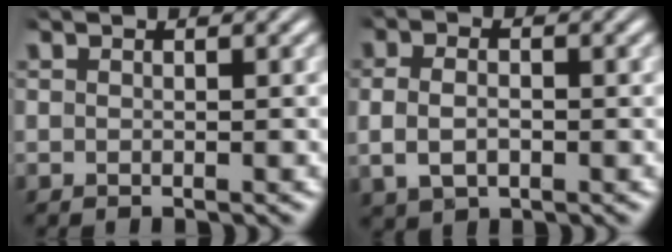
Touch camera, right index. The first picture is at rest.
{"total": 3.1, "force": [-0.2, 2.2, 2.2], "torque": [-0.052, -0.003, 0.004]}